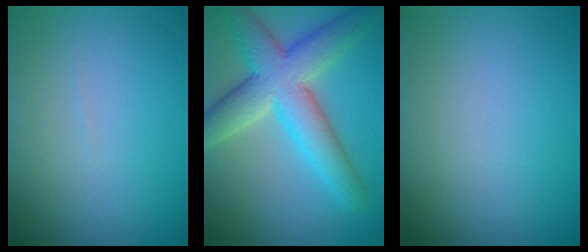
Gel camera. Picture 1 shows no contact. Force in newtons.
{"total": 8.5, "press": 8.5, "slide": 0.3}
{"total": 0.0}